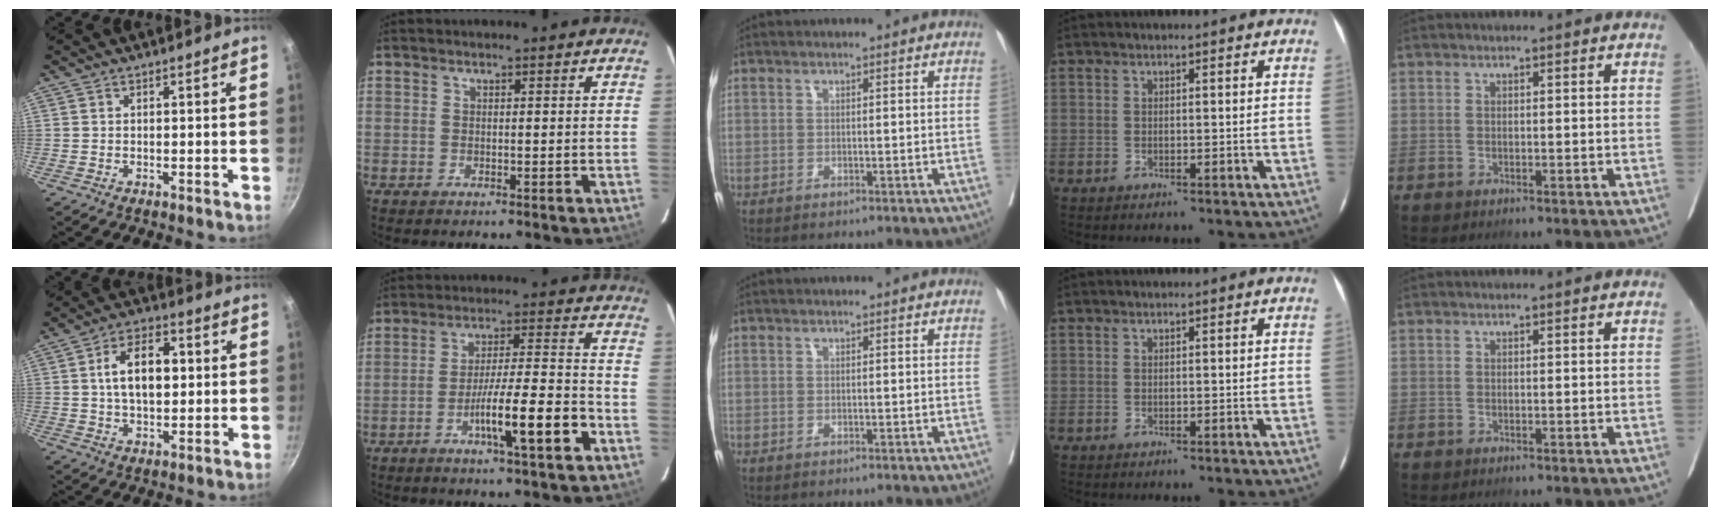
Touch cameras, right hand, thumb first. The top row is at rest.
{"thumb": {"total": 11.0, "force": [1.5, 6.3, 8.9], "torque": [-0.135, 0.011, 0.023]}, "index": {"total": 11.3, "force": [-4.9, 0.2, 10.2], "torque": [-0.168, 0.000, -0.080]}}